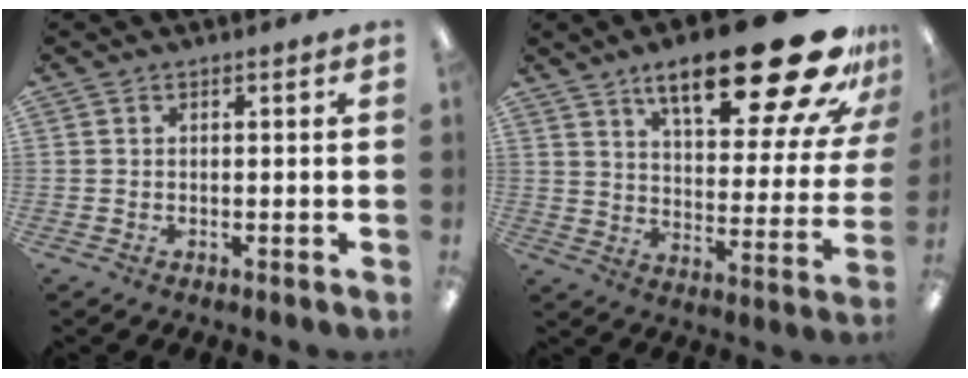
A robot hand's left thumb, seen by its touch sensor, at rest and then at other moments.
{"total": 28.3, "force": [17.4, 9.3, 20.3], "torque": [-0.283, -0.118, 0.276]}